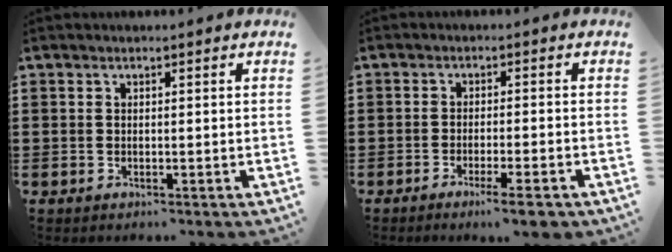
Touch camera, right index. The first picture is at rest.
{"total": 4.2, "force": [-3.2, 0.1, 2.8], "torque": [-0.044, -0.009, -0.055]}